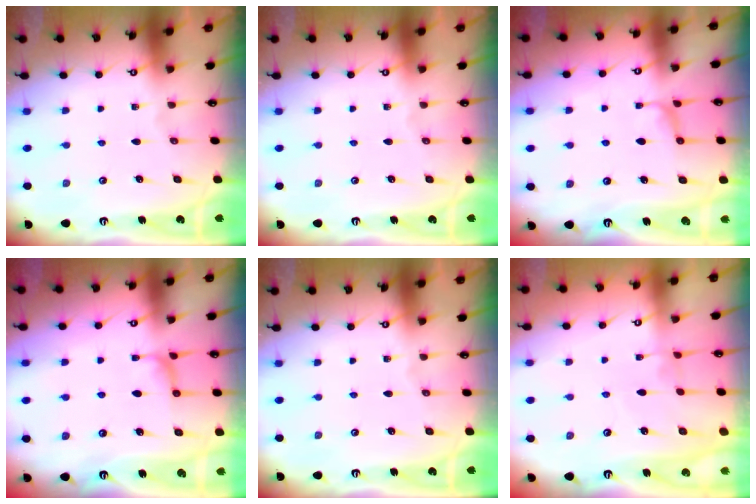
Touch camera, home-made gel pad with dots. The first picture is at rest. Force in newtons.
{"total": 0.0}
{"total": 1.8, "press": 1.5, "slide": 1.0}
{"total": 1.7, "press": 1.7, "slide": 0.4}
{"total": 0.0}
{"total": 2.9, "press": 2.9, "slide": 0.4}